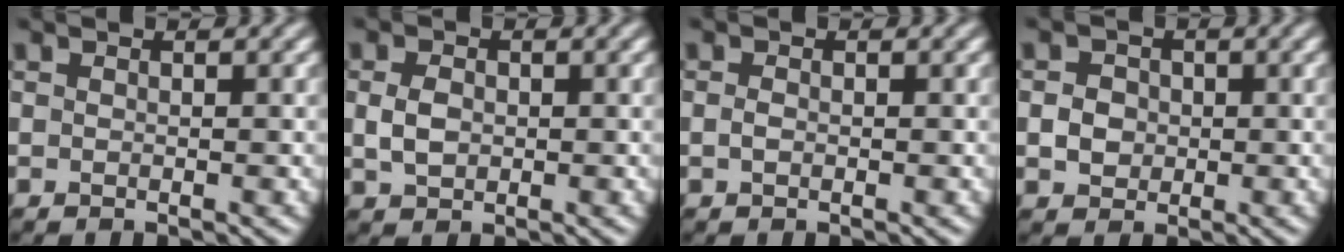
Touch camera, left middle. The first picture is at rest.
{"total": 2.4, "force": [0.1, 1.8, 1.6], "torque": [-0.036, 0.000, 0.001]}
{"total": 0.7, "force": [-0.1, 0.5, 0.6], "torque": [-0.013, 0.000, -0.003]}
{"total": 2.2, "force": [-0.2, 1.9, 1.0], "torque": [-0.013, -0.002, -0.004]}